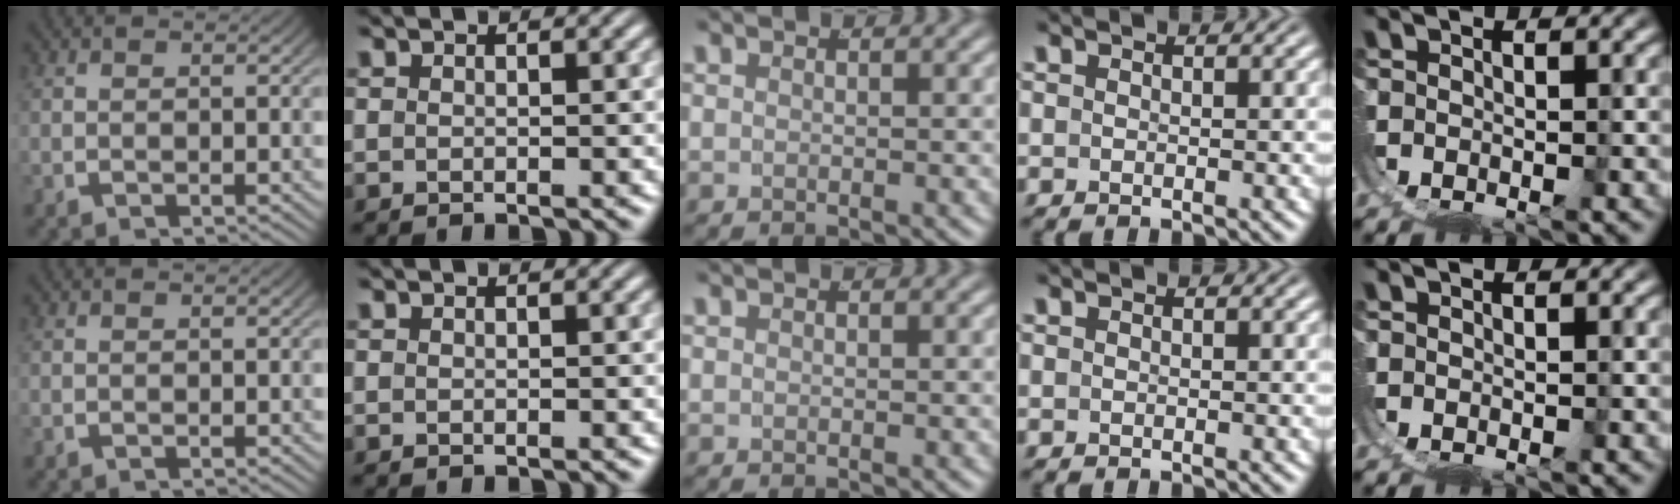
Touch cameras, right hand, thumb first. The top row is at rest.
{}